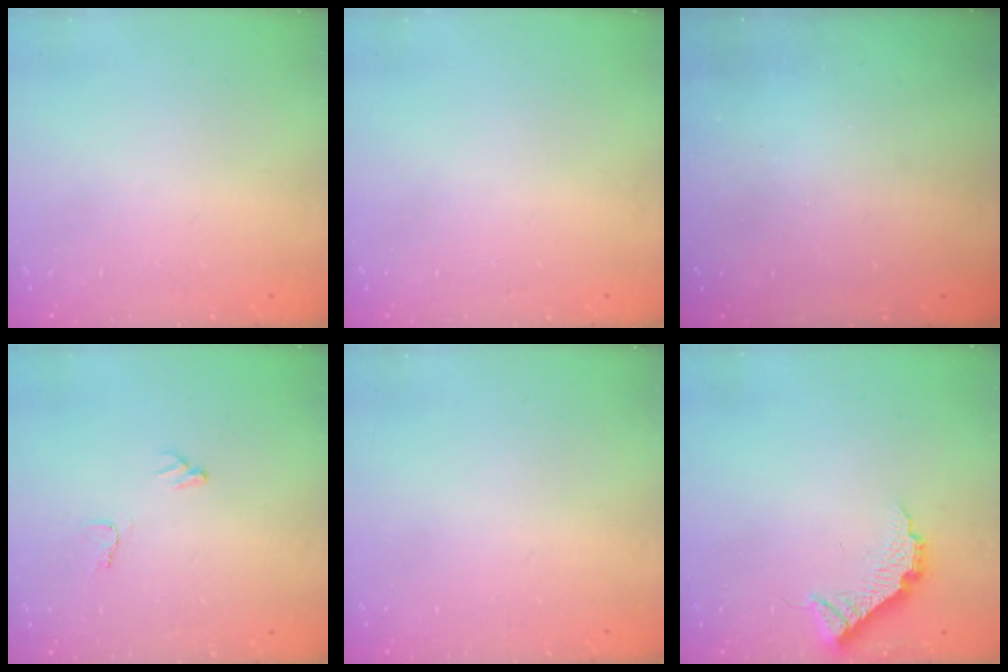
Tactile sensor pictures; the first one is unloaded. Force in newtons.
{"total": 0.0}
{"total": 3.0, "press": 3.0, "slide": 0.1}
{"total": 6.6, "press": 6.6, "slide": 0.3}
{"total": 0.0}
{"total": 10.3, "press": 10.3, "slide": 0.2}